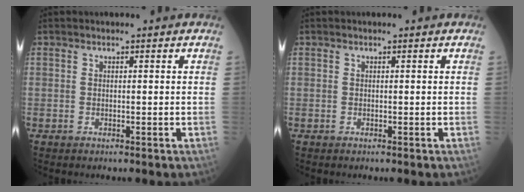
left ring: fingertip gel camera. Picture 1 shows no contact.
{"total": 0.0}